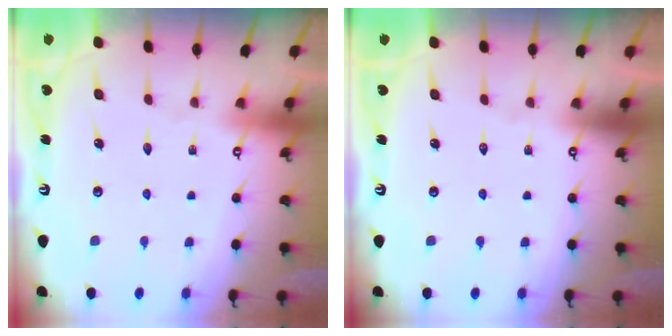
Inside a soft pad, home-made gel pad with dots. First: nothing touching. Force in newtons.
{"total": 0.0}